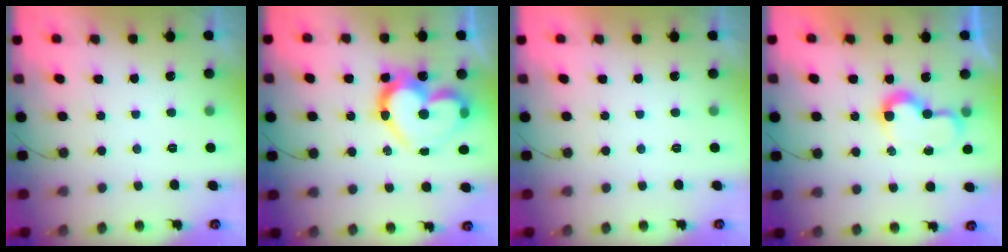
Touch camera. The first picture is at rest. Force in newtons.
{"total": 20.7, "press": 20.6, "slide": 2.2}
{"total": 1.7, "press": 1.7, "slide": 0.1}
{"total": 7.9, "press": 7.9, "slide": 0.3}